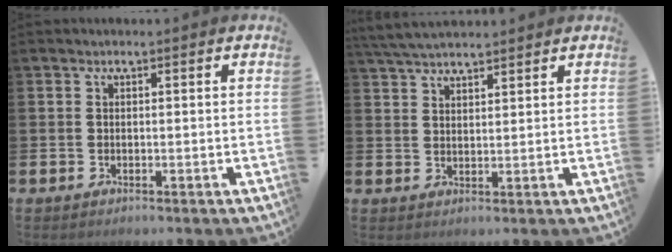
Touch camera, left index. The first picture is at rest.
{"total": 4.4, "force": [4.2, 0.7, 1.2], "torque": [-0.033, -0.011, 0.078]}